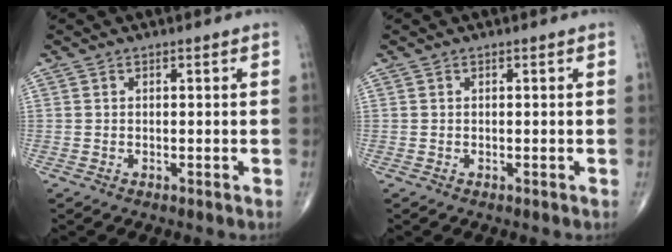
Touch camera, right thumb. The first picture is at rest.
{"total": 0.0}